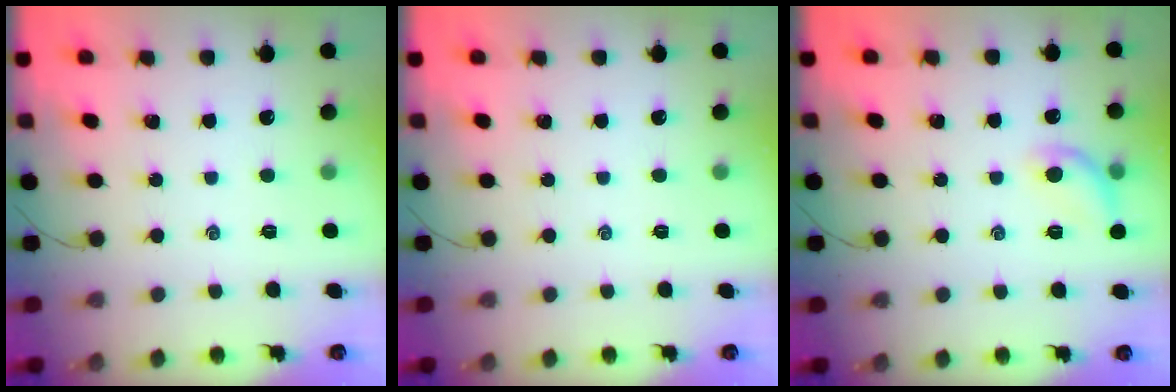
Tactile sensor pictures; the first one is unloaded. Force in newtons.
{"total": 0.0}
{"total": 8.8, "press": 8.7, "slide": 1.3}